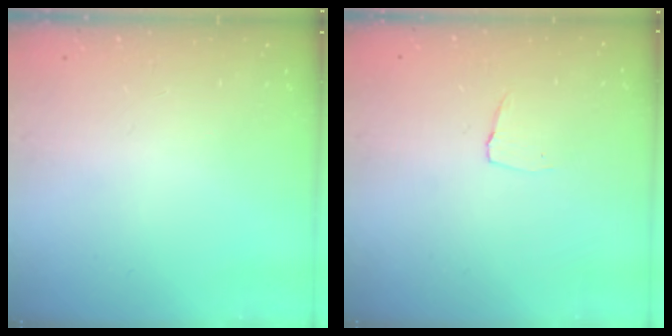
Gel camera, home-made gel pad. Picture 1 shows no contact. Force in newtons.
{"total": 3.6, "press": 3.6, "slide": 0.3}